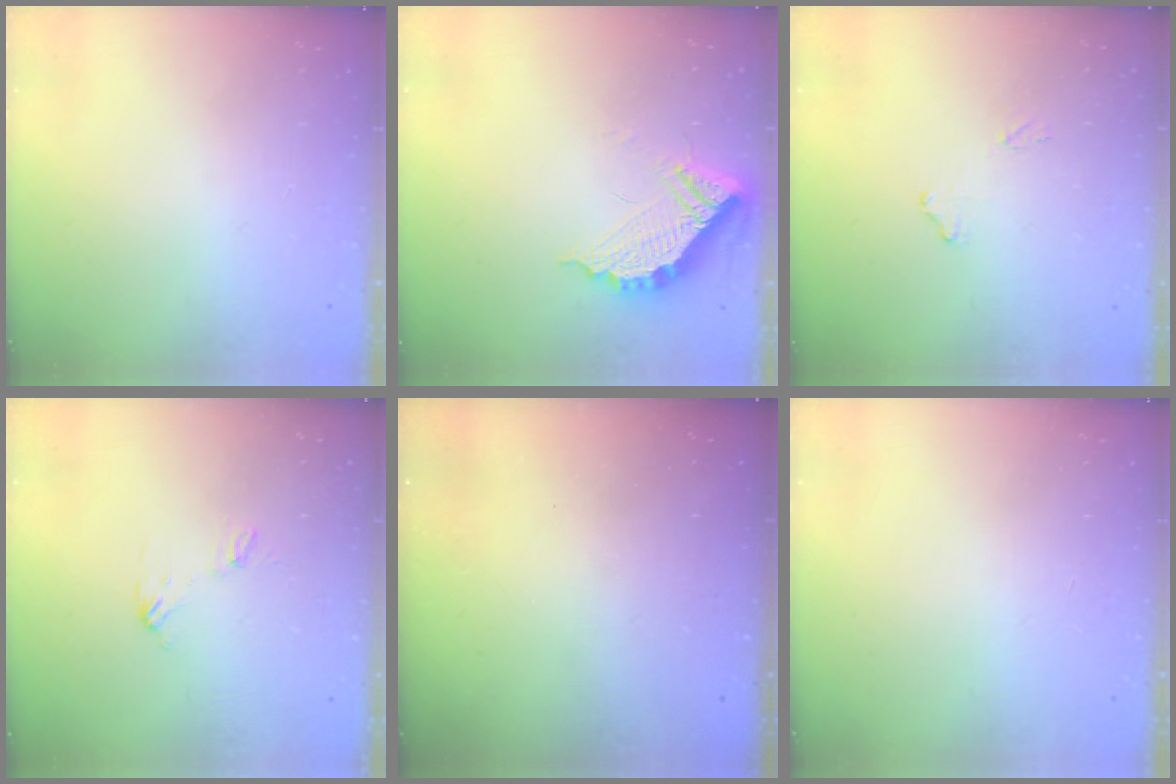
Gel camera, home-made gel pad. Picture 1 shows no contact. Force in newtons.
{"total": 11.2, "press": 11.2, "slide": 0.9}
{"total": 7.9, "press": 7.8, "slide": 0.7}
{"total": 5.7, "press": 5.7, "slide": 0.5}
{"total": 3.2, "press": 3.1, "slide": 0.8}
{"total": 0.0}